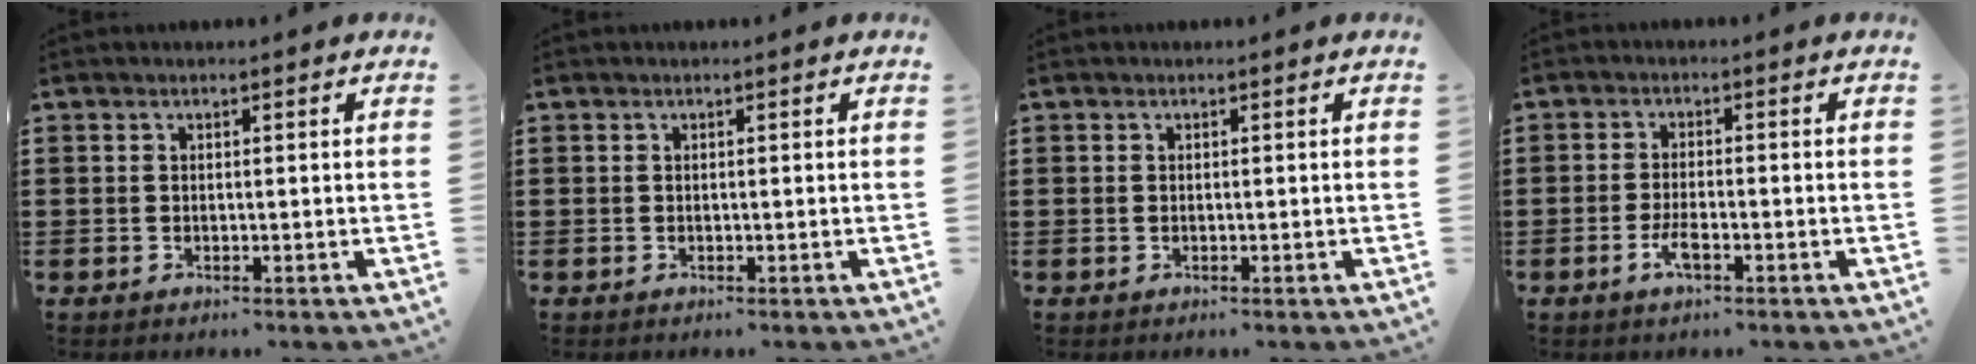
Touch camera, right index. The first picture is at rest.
{"total": 0.0}
{"total": 0.0}
{"total": 3.1, "force": [-1.5, 0.9, 2.5], "torque": [-0.056, -0.003, -0.032]}